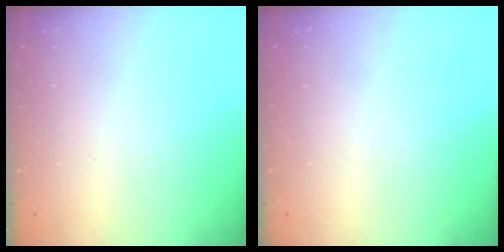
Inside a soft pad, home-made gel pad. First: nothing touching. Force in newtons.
{"total": 0.0}